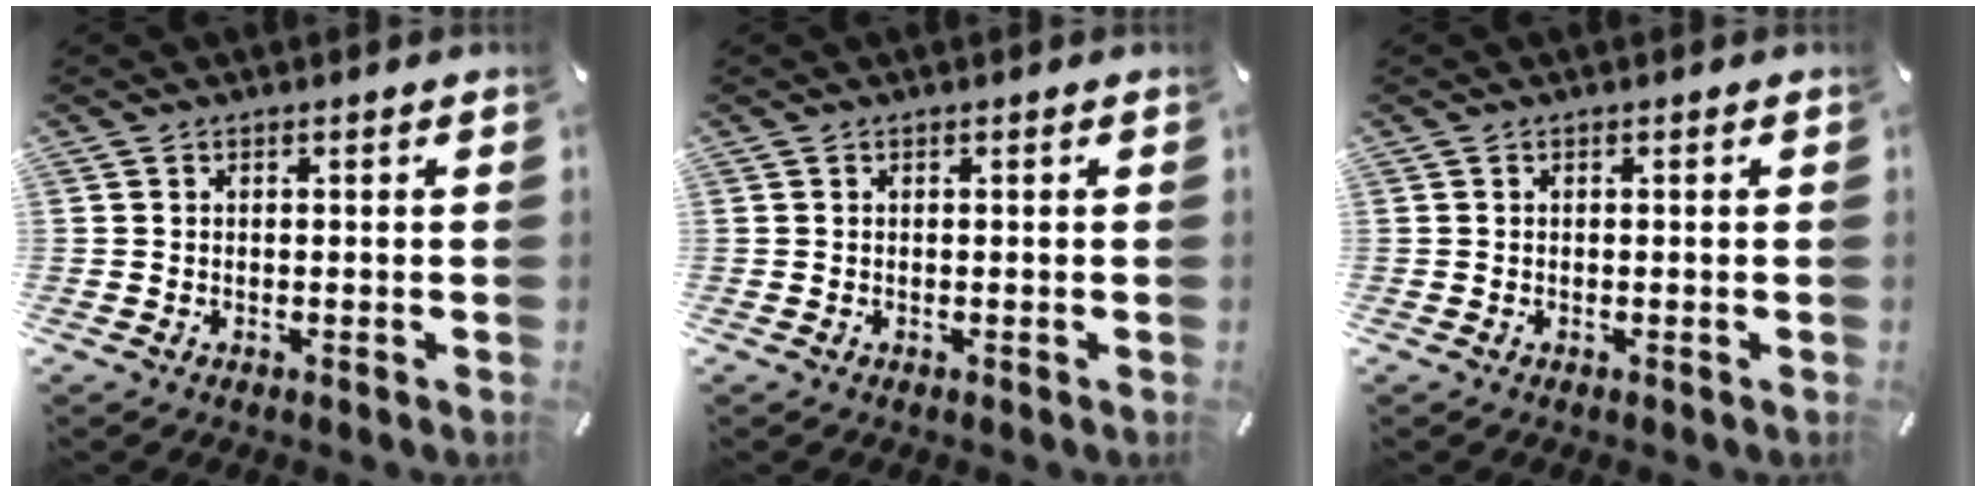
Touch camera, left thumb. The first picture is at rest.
{"total": 0.0}
{"total": 0.0}